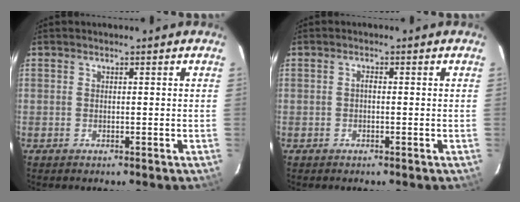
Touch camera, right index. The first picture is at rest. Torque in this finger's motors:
{"motor_torque": [0.25, 0.06, 0.09, 0.02]}